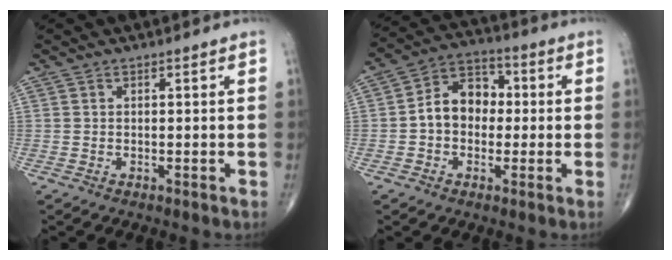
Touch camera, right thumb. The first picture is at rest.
{"total": 9.6, "force": [-0.3, 7.3, 6.2], "torque": [-0.075, 0.033, -0.018]}